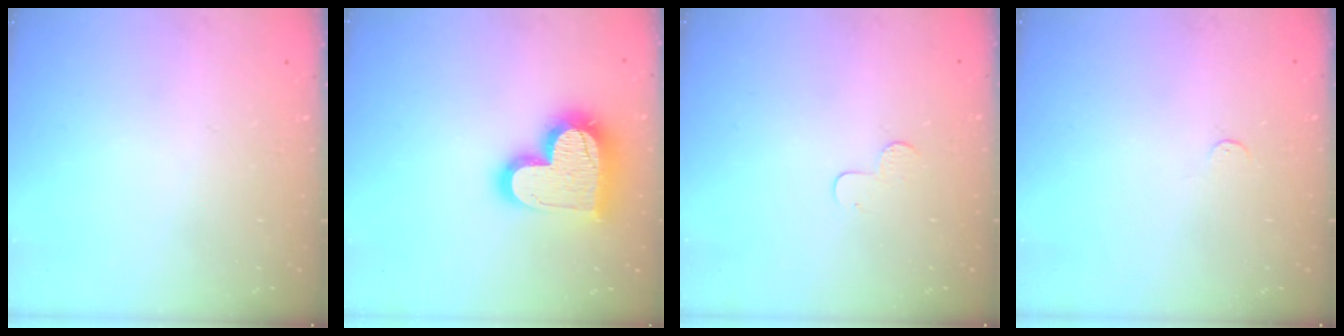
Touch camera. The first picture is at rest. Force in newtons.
{"total": 20.0, "press": 19.9, "slide": 1.4}
{"total": 3.9, "press": 3.9, "slide": 0.4}
{"total": 3.2, "press": 3.2, "slide": 0.2}